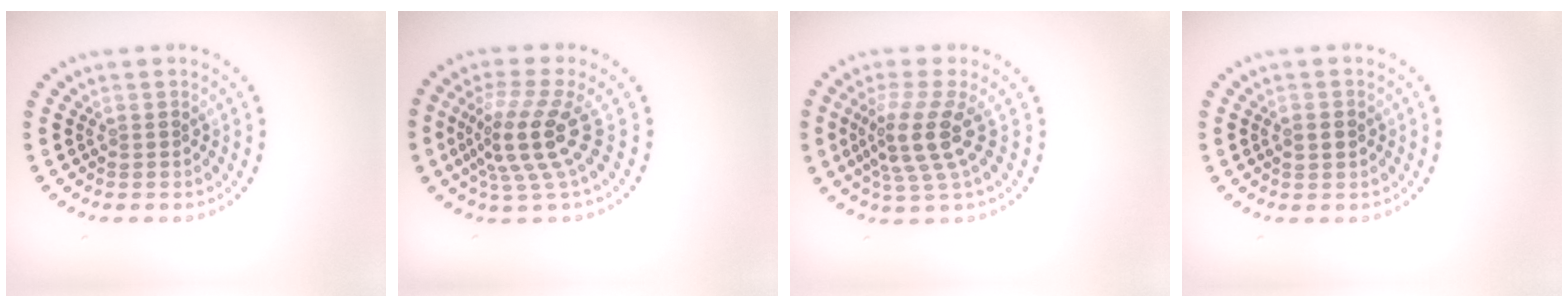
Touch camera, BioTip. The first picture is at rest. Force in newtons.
{"total": 4.7, "press": 3.4, "slide": 3.2}
{"total": 4.1, "press": 3.1, "slide": 2.8}
{"total": 1.8, "press": 1.8, "slide": 0.2}